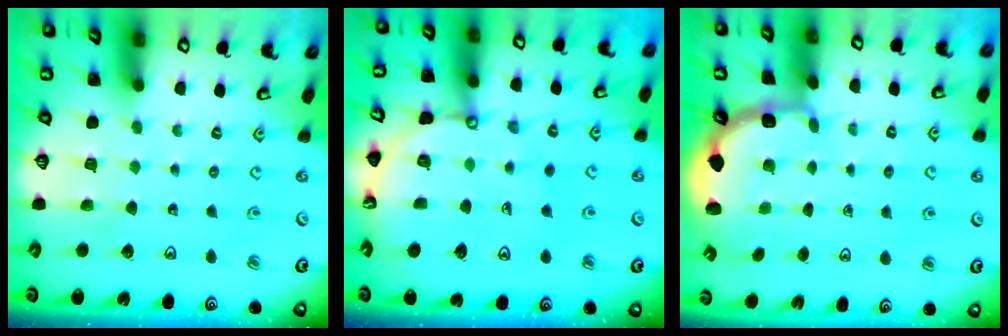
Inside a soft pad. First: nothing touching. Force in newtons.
{"total": 12.6, "press": 12.4, "slide": 1.8}
{"total": 2.7, "press": 2.3, "slide": 1.4}